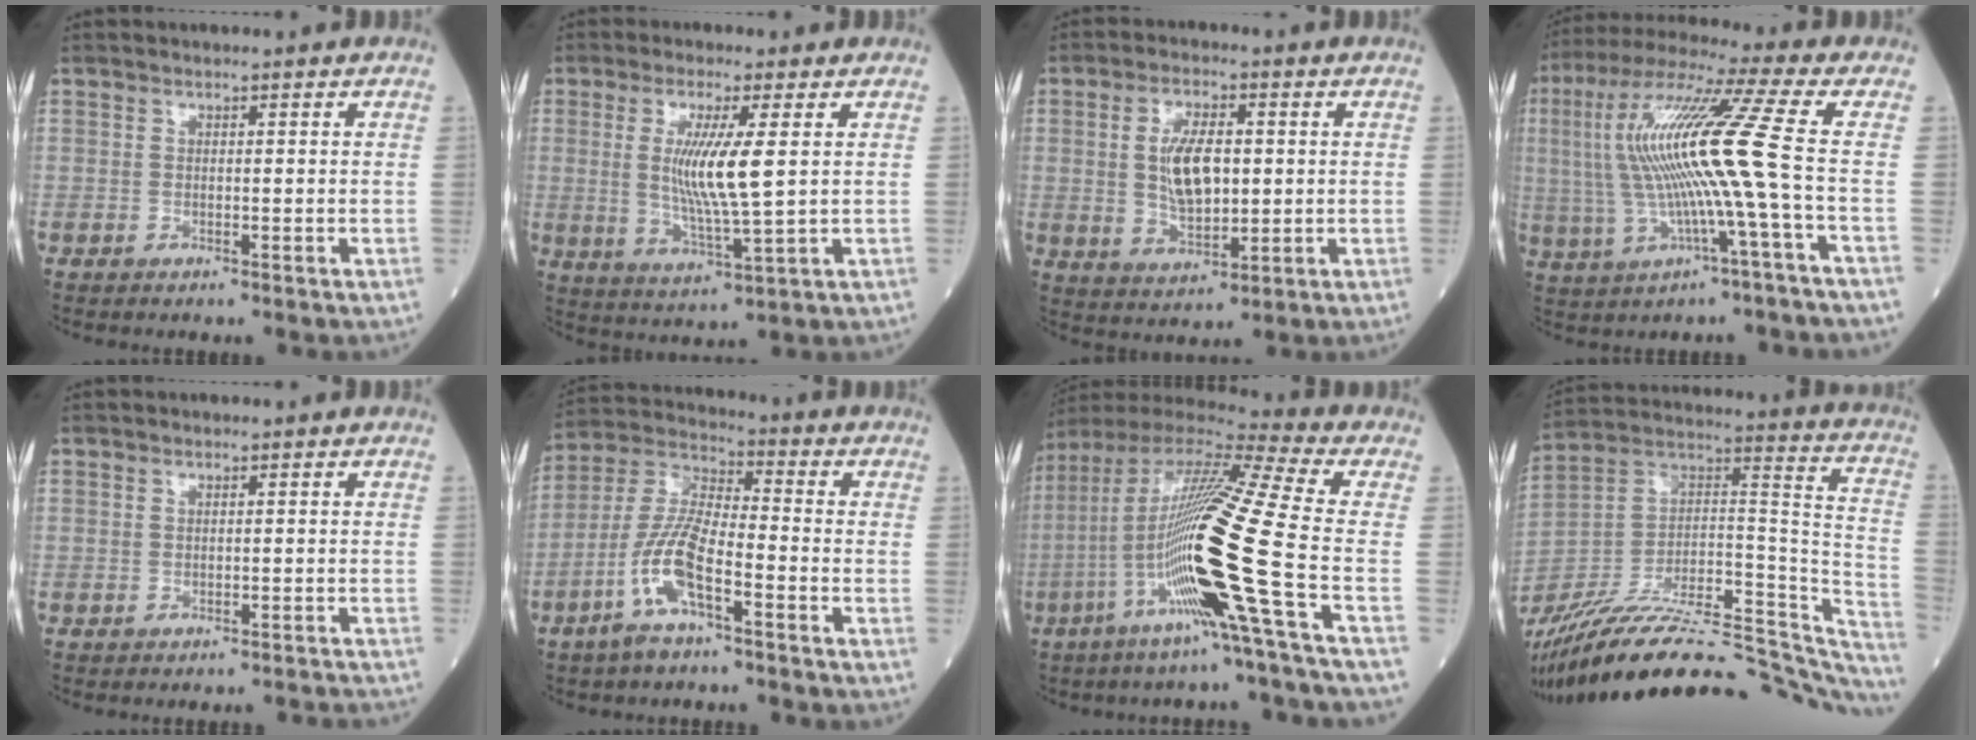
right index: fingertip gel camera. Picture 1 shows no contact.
{"total": 8.9, "force": [1.5, 0.2, 8.8], "torque": [-0.180, -0.017, 0.031]}
{"total": 8.1, "force": [0.9, 3.4, 7.3], "torque": [-0.147, 0.005, 0.022]}
{"total": 15.5, "force": [0.0, -1.1, 15.4], "torque": [-0.317, 0.018, -0.005]}
{"total": 1.8, "force": [-1.7, 0.6, 0.4], "torque": [0.003, 0.000, -0.017]}
{"total": 10.1, "force": [-4.7, 2.3, 8.7], "torque": [-0.195, 0.002, -0.093]}
{"total": 22.5, "force": [-6.2, -1.7, 21.6], "torque": [-0.428, -0.026, -0.133]}
{"total": 35.1, "force": [-29.0, 7.8, 18.1], "torque": [-0.256, -0.007, -0.421]}